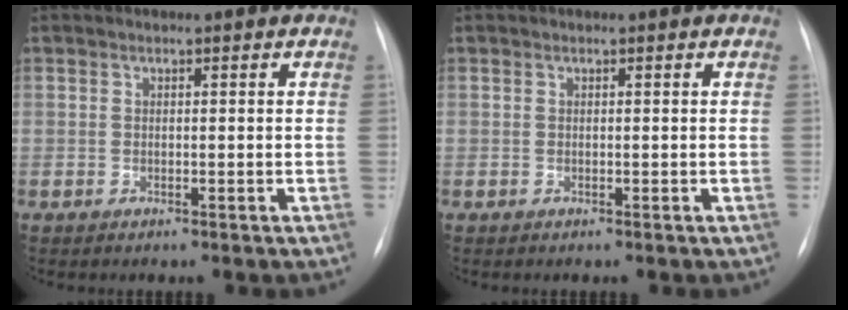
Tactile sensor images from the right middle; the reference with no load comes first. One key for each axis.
{"total": 0.0}